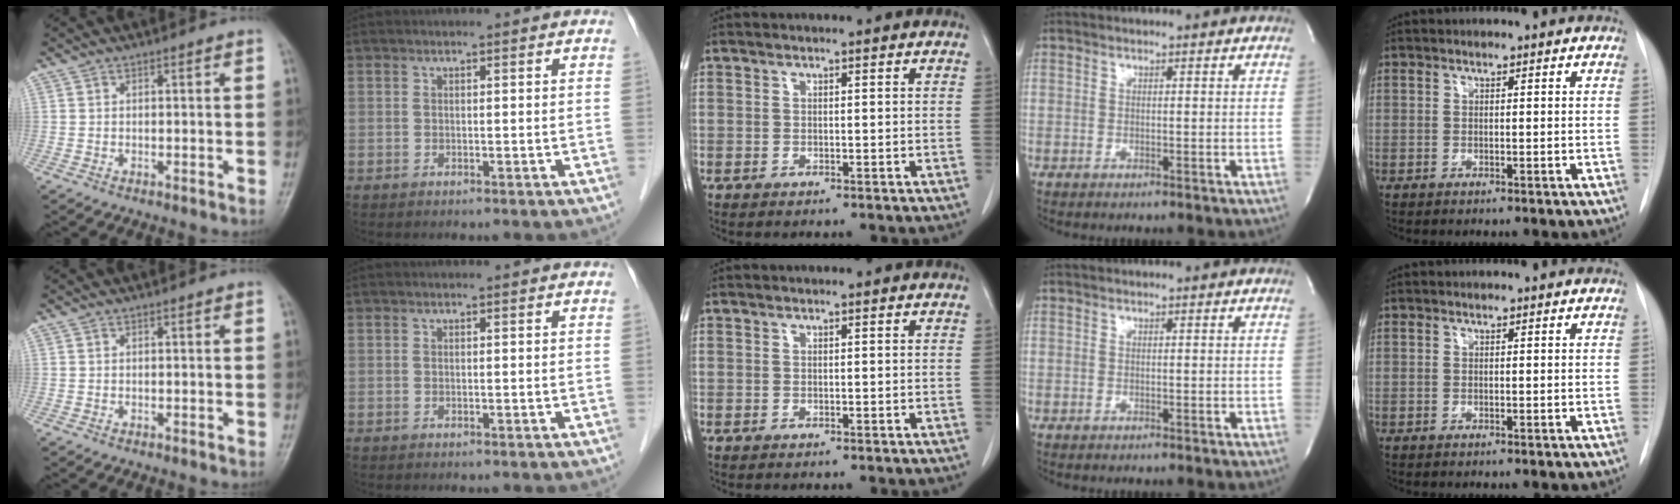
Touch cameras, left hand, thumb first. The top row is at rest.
{}